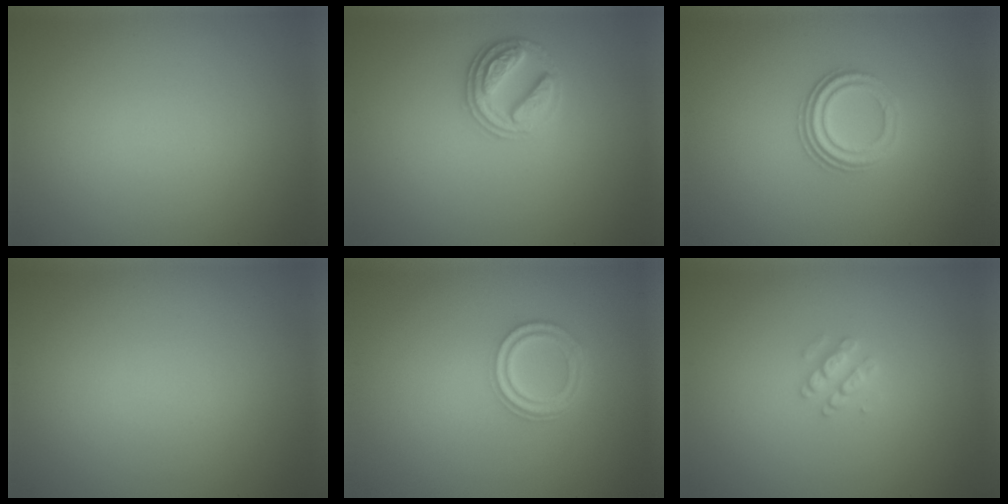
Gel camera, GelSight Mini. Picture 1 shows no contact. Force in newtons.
{"total": 2.9, "press": 2.8, "slide": 0.7}
{"total": 3.0, "press": 2.3, "slide": 1.9}
{"total": 0.0}
{"total": 3.2, "press": 2.5, "slide": 2.1}
{"total": 1.6, "press": 1.6, "slide": 0.3}